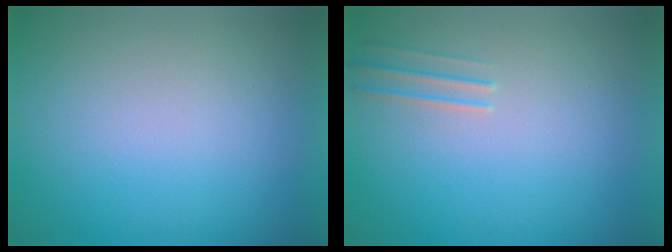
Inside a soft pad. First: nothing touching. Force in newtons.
{"total": 1.1}